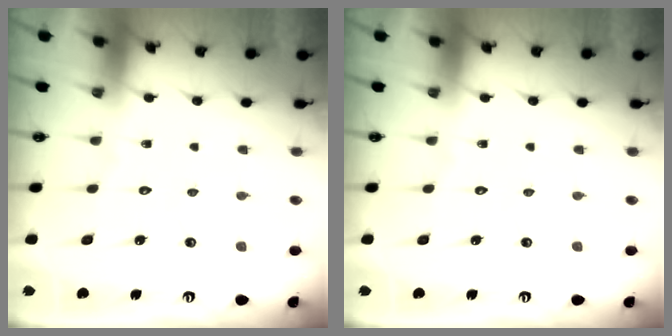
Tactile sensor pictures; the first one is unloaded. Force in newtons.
{"total": 0.0}